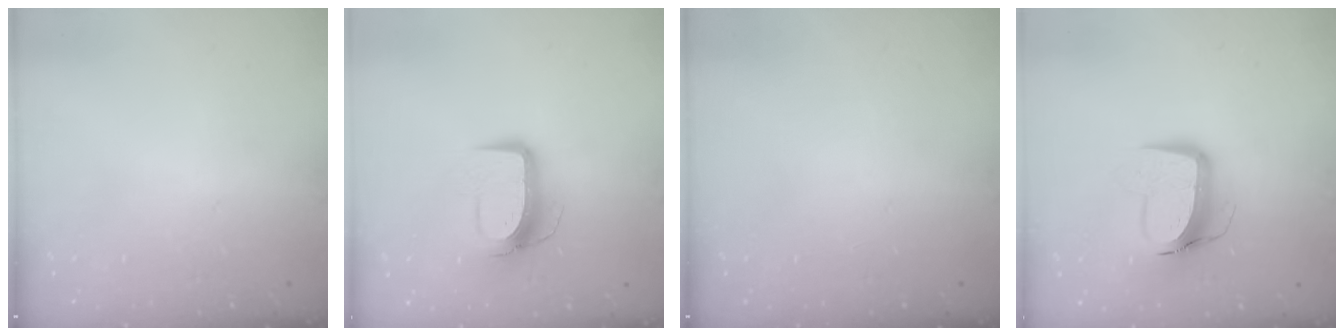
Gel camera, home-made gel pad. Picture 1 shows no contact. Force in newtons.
{"total": 10.2, "press": 10.2, "slide": 0.6}
{"total": 0.0}
{"total": 10.2, "press": 10.2, "slide": 1.0}